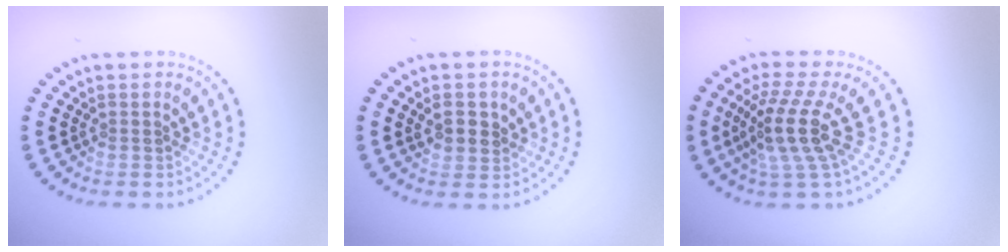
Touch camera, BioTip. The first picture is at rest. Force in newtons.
{"total": 1.8, "press": 1.7, "slide": 0.5}
{"total": 4.6, "press": 3.5, "slide": 3.0}